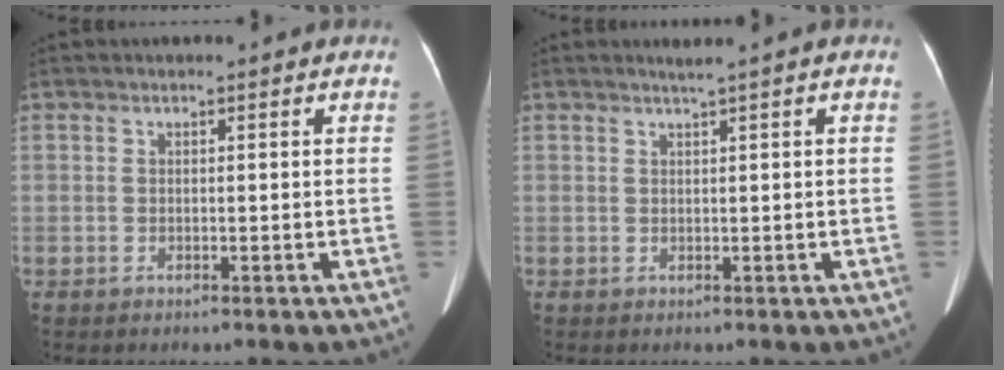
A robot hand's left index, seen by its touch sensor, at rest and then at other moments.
{"total": 1.0, "force": [0.6, -0.3, 0.7], "torque": [-0.016, -0.001, 0.017]}